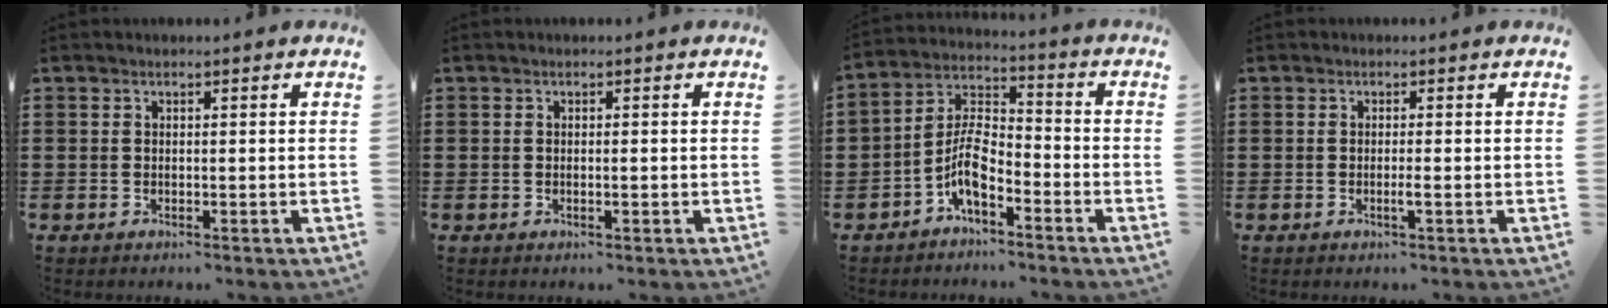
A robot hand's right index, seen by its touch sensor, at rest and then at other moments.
{"total": 0.6, "force": [-0.1, -0.1, 0.6], "torque": [-0.012, -0.008, 0.001]}
{"total": 6.7, "force": [-4.0, 2.8, 4.6], "torque": [-0.110, 0.001, -0.082]}
{"total": 1.2, "force": [-0.4, -0.1, 1.1], "torque": [-0.026, -0.005, -0.011]}